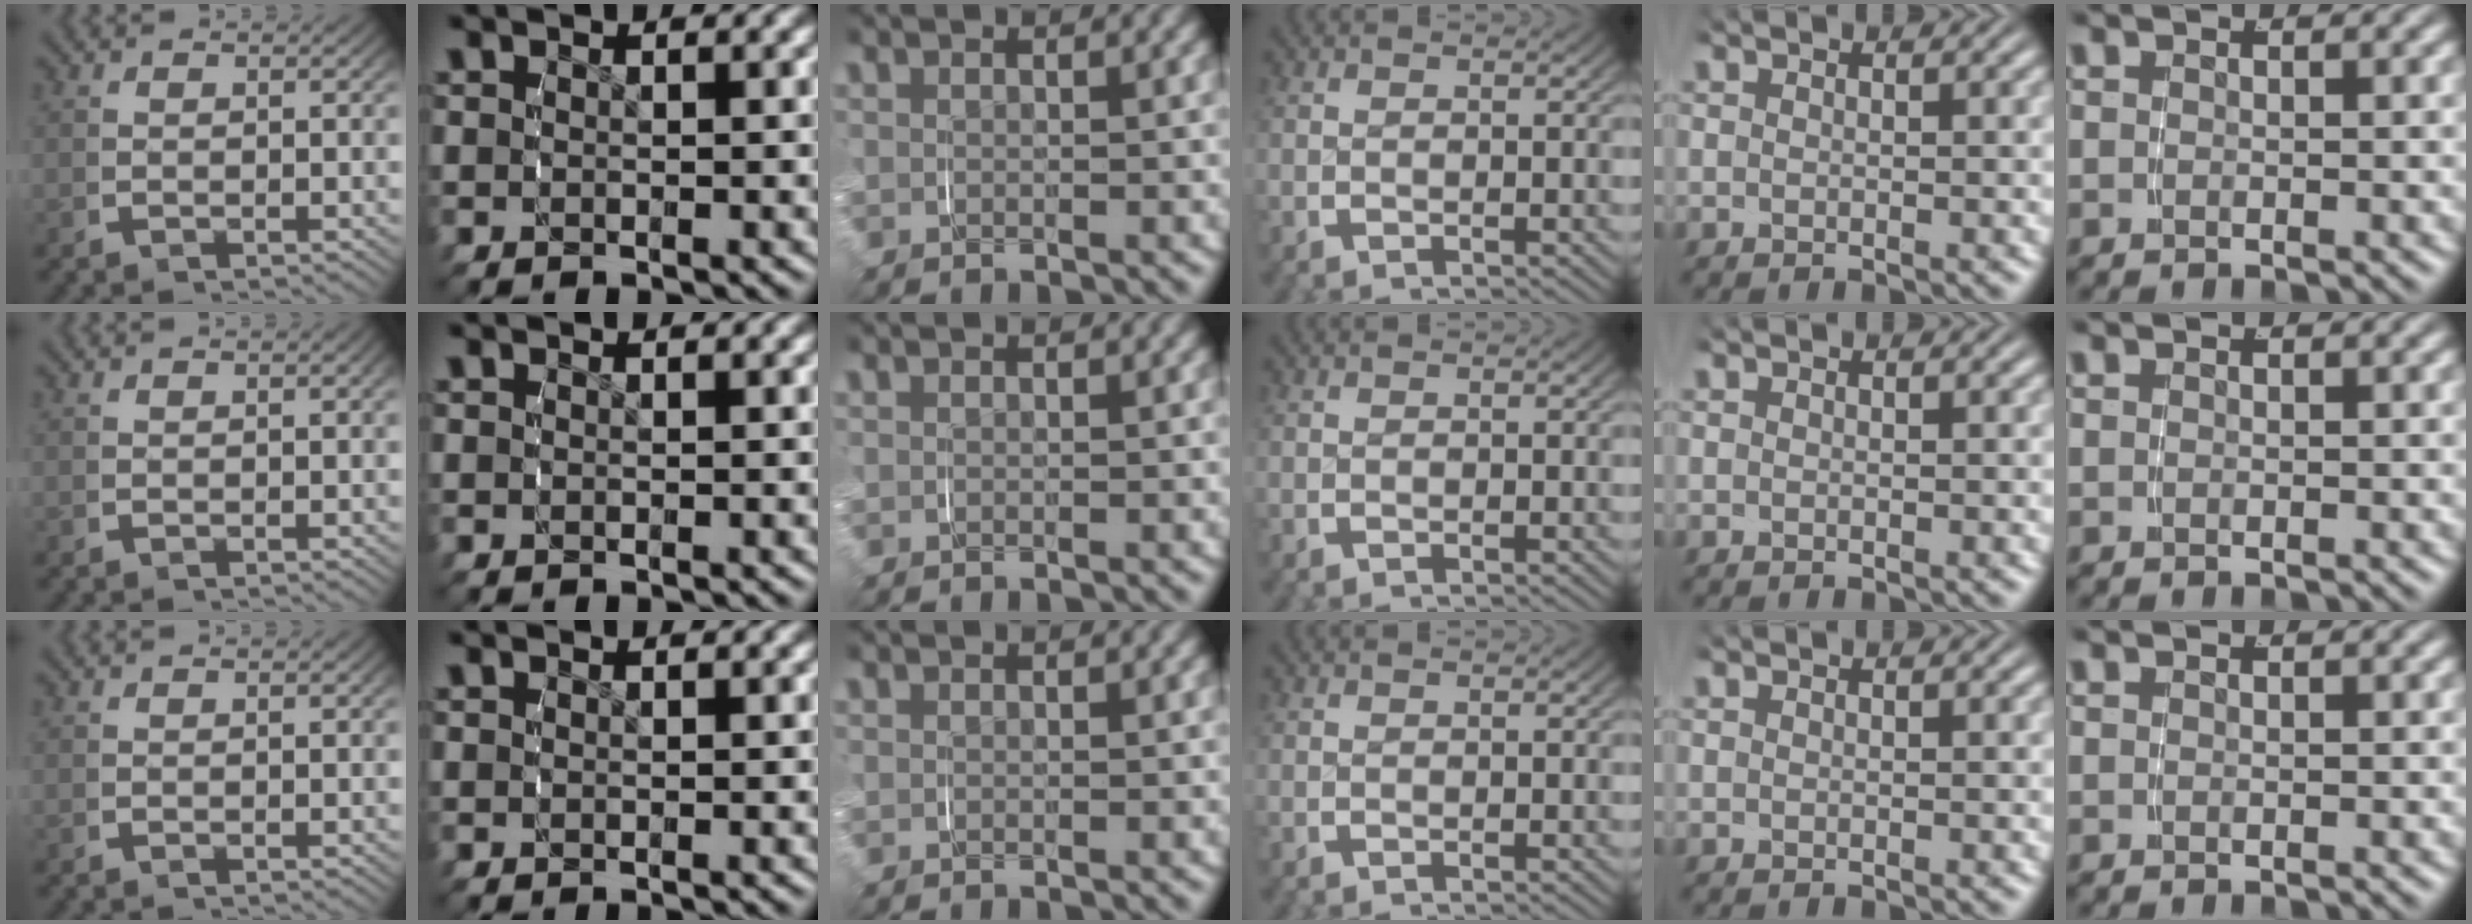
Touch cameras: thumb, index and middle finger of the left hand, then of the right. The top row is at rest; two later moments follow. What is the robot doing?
{"motion": "grasp_and_lifting", "object": "jewelry box"}